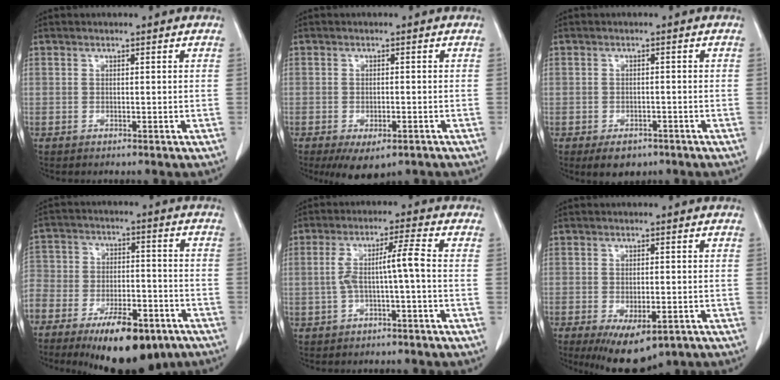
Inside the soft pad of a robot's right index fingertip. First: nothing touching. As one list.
[{"total": 5.7, "force": [-3.5, 2.5, 3.7], "torque": [-0.055, -0.009, -0.047]}, {"total": 4.1, "force": [-2.7, 2.6, 1.8], "torque": [-0.021, 0.000, -0.031]}, {"total": 19.0, "force": [-13.4, 8.0, 10.9], "torque": [-0.210, 0.005, -0.225]}, {"total": 5.6, "force": [-1.1, -0.4, 5.4], "torque": [-0.107, 0.026, -0.016]}, {"total": 9.5, "force": [-5.5, 3.9, 6.6], "torque": [-0.107, -0.017, -0.075]}]